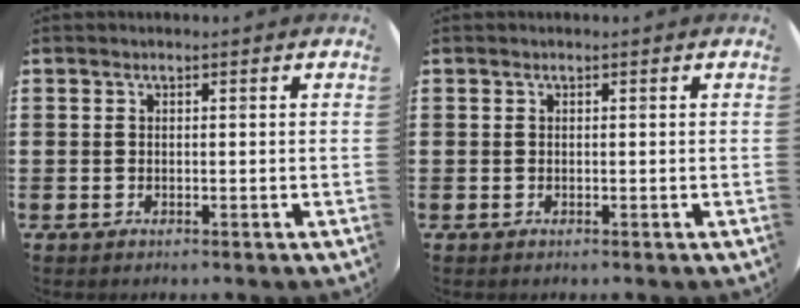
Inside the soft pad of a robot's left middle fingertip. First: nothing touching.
{"total": 0.0}